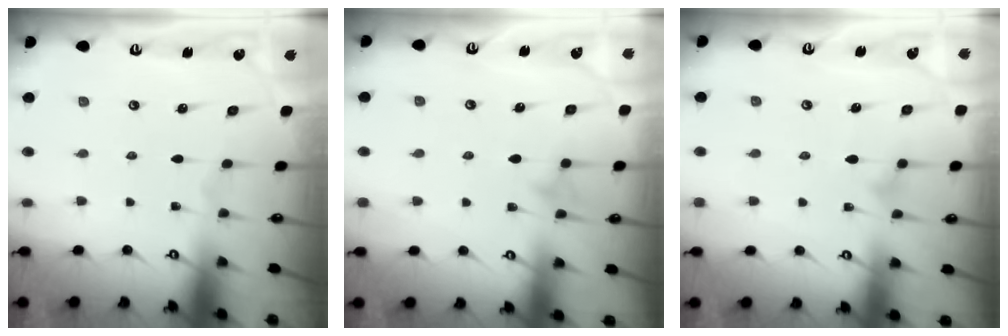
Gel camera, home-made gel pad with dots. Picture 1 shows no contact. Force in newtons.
{"total": 8.3, "press": 8.2, "slide": 0.9}
{"total": 9.8, "press": 9.8, "slide": 0.4}